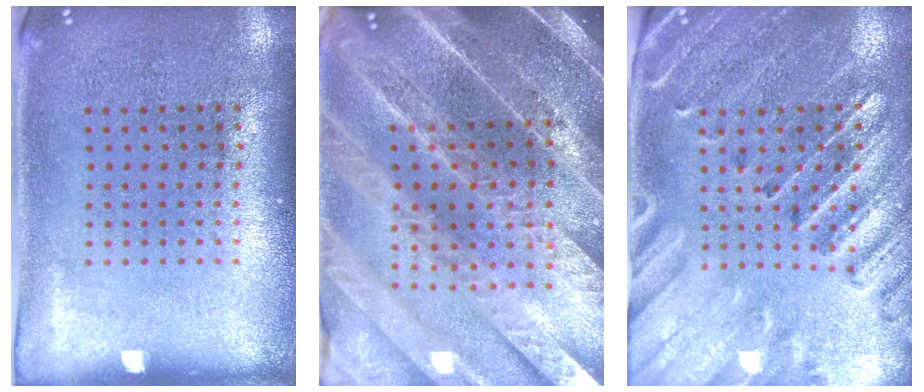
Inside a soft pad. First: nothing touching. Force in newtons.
{"total": 5.3, "press": 4.5, "slide": 2.7}
{"total": 2.9, "press": 2.7, "slide": 0.9}